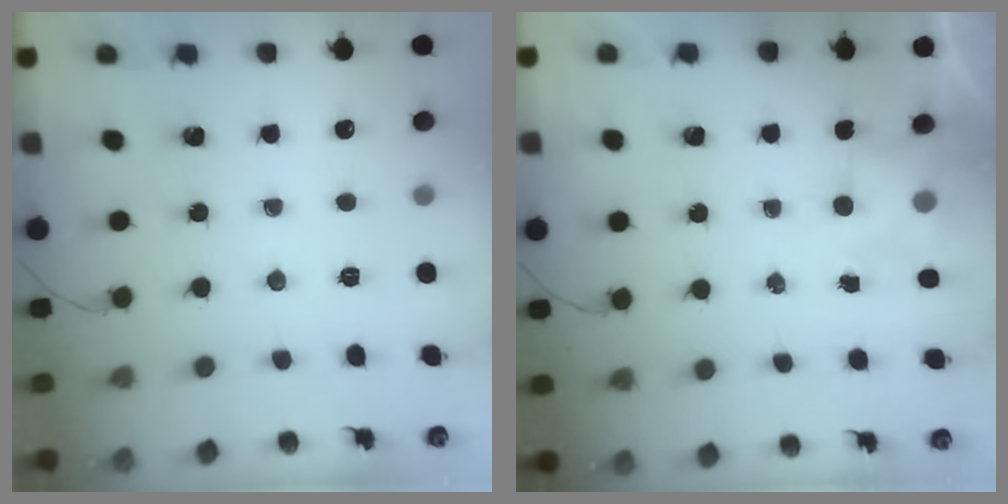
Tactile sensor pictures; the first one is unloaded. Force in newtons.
{"total": 4.0, "press": 3.9, "slide": 0.9}